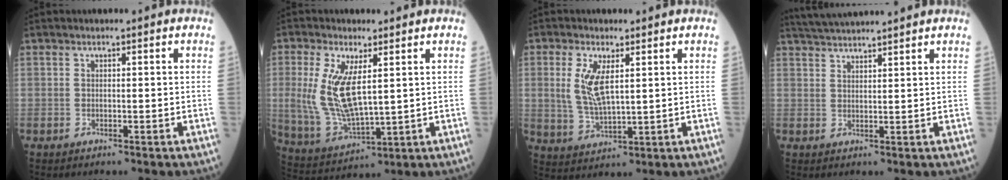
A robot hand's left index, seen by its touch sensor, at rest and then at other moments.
{"total": 10.5, "force": [2.0, 3.4, 9.7], "torque": [-0.220, -0.005, 0.057]}
{"total": 6.6, "force": [1.7, 2.1, 6.0], "torque": [-0.135, 0.000, 0.048]}
{"total": 7.1, "force": [6.7, -0.8, 2.3], "torque": [-0.047, 0.031, 0.111]}